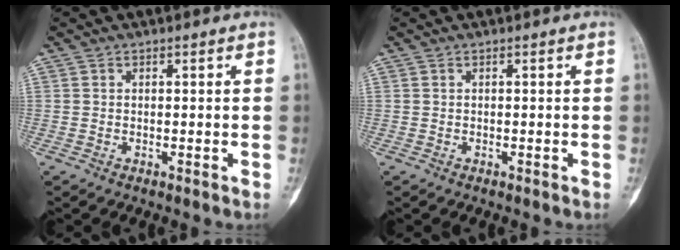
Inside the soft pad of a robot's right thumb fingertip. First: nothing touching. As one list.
[{"total": 0.0}]